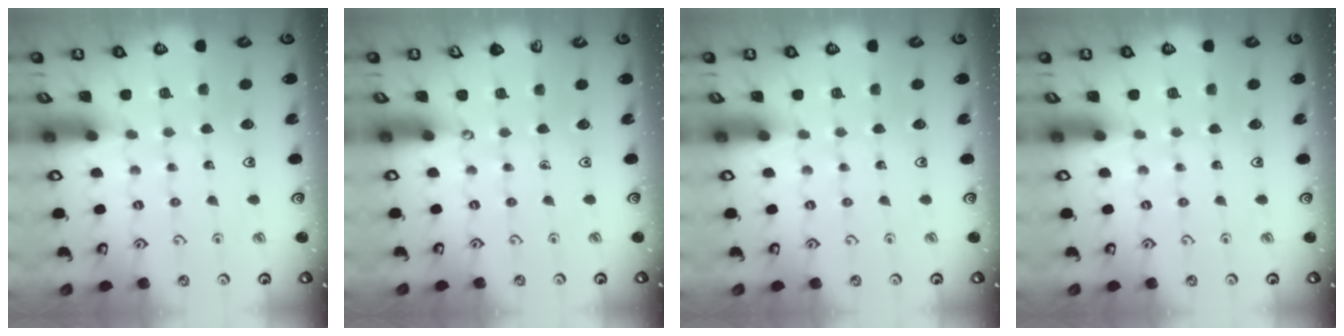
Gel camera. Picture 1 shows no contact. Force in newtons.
{"total": 0.0}
{"total": 0.0}
{"total": 0.0}